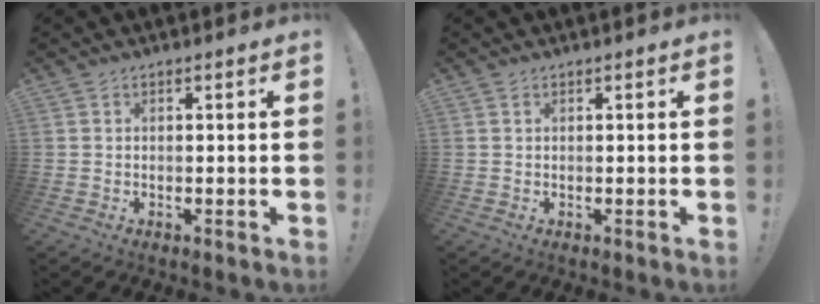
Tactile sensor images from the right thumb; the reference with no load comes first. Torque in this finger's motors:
{"motor_torque": [0.00, -0.01, -0.03, 0.04, 0.00]}